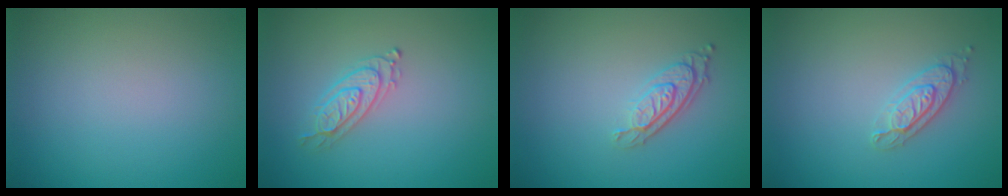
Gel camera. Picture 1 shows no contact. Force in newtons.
{"total": 2.1, "press": 2.1, "slide": 0.5}
{"total": 3.0, "press": 2.1, "slide": 2.1}
{"total": 2.1, "press": 2.1, "slide": 0.5}